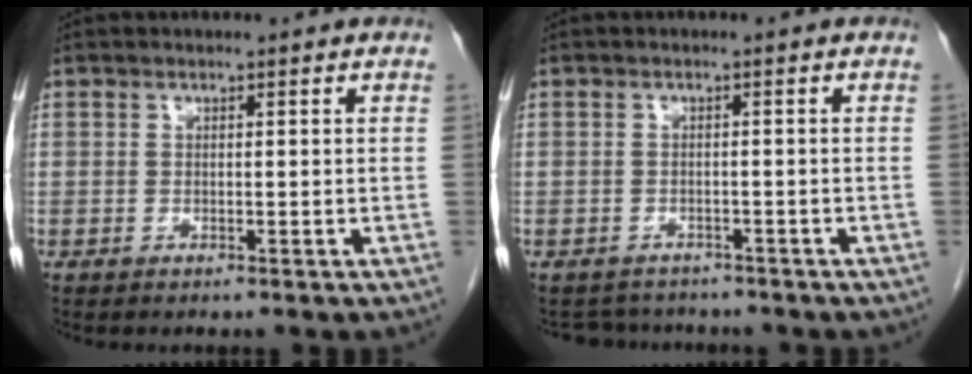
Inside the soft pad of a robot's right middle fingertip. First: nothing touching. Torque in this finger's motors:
{"motor_torque": [-0.28, -0.33, -0.10, -0.02]}